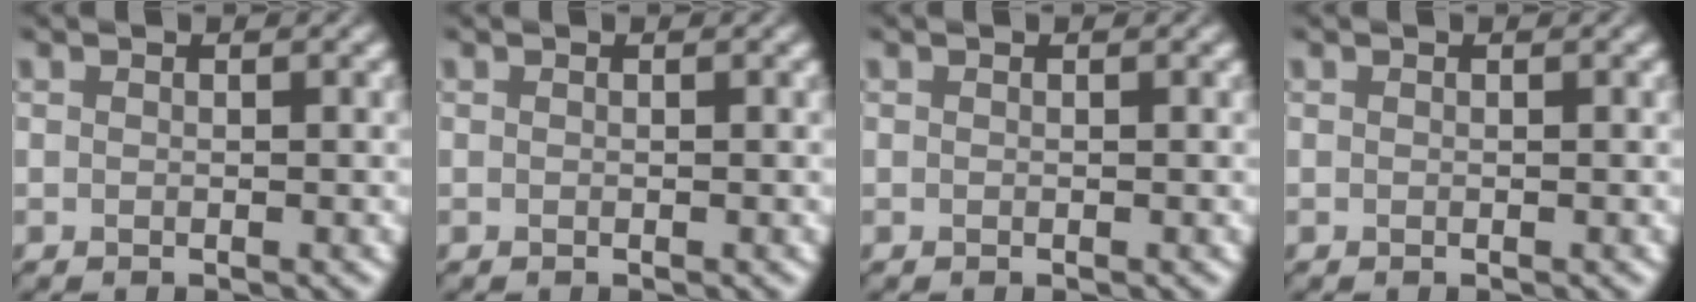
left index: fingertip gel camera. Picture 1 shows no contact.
{"total": 0.0}
{"total": 0.0}
{"total": 0.0}